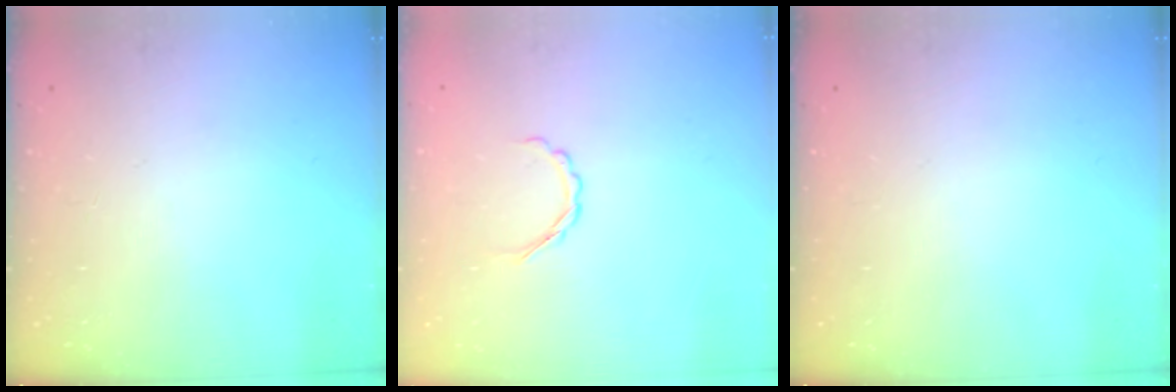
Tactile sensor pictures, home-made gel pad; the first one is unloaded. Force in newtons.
{"total": 3.3, "press": 3.2, "slide": 0.8}
{"total": 0.0}